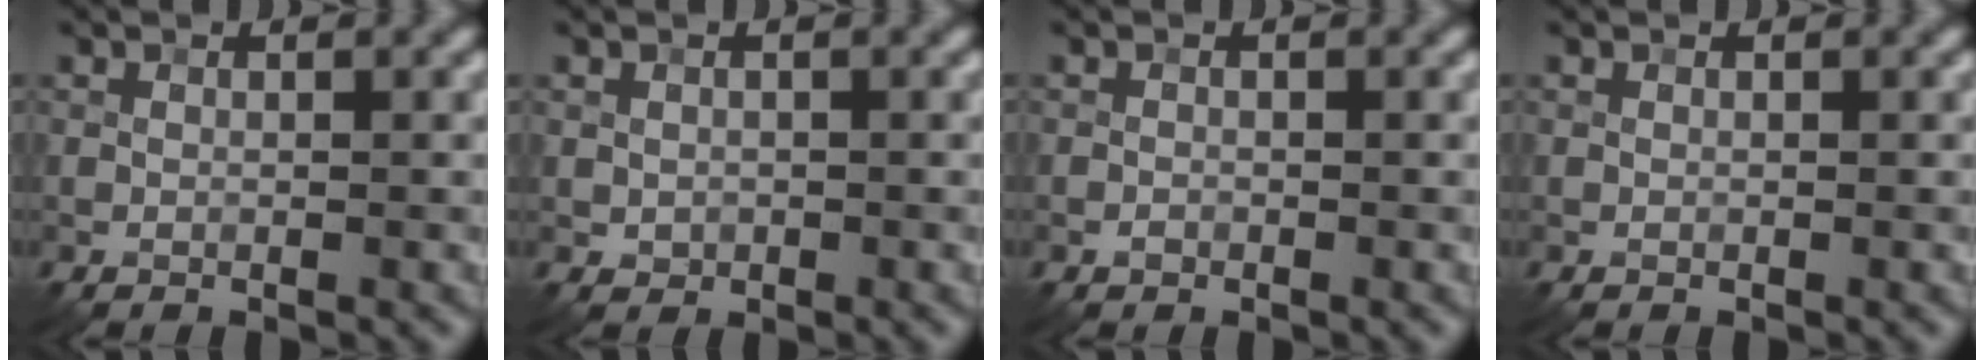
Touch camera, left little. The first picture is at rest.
{"total": 0.8, "force": [0.0, 0.8, 0.3], "torque": [-0.002, -0.004, 0.000]}
{"total": 0.5, "force": [-0.3, 0.4, 0.2], "torque": [0.000, -0.001, -0.007]}
{"total": 0.0}